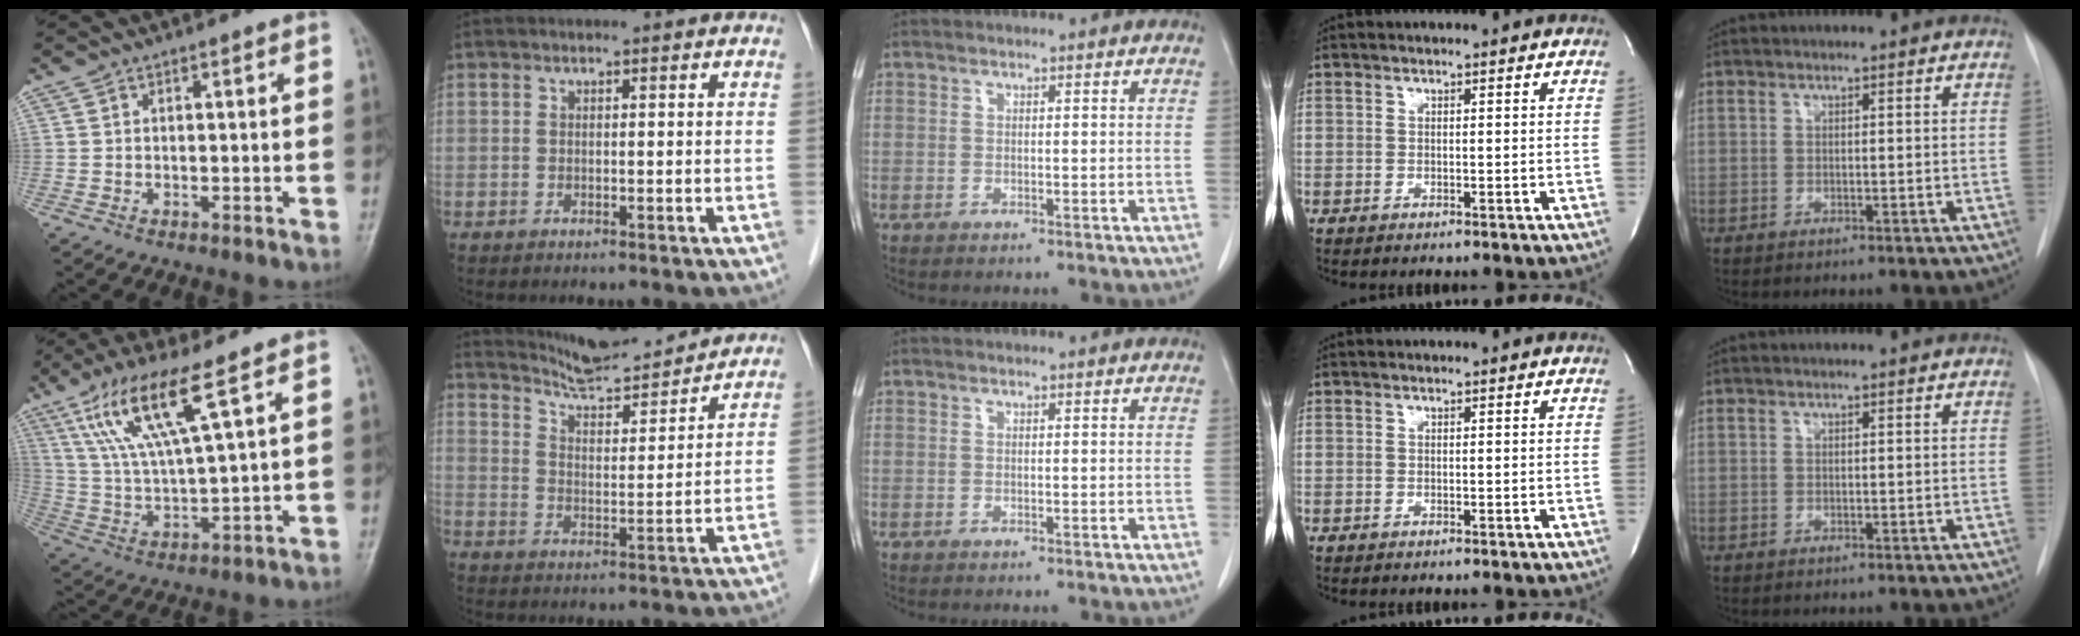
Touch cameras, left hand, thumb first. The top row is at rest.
{"thumb": {"total": 13.0, "force": [6.9, 1.6, 10.9], "torque": [-0.233, -0.025, 0.141]}, "index": {"total": 12.0, "force": [11.7, 0.3, 2.6], "torque": [-0.051, 0.007, 0.186]}}